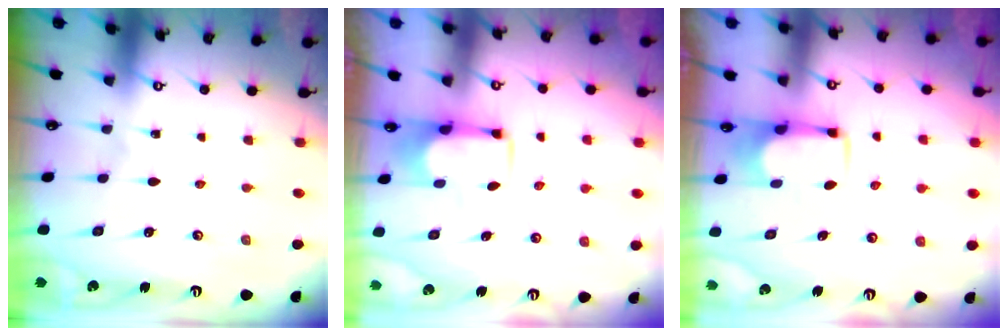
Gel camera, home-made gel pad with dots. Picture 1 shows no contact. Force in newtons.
{"total": 2.7, "press": 2.6, "slide": 0.9}
{"total": 3.0, "press": 3.0, "slide": 0.5}